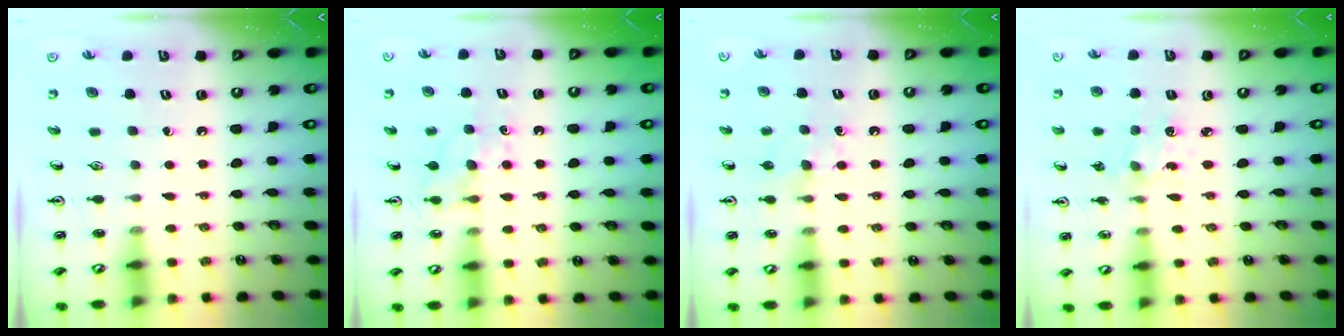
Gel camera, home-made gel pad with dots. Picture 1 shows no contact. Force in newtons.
{"total": 5.6, "press": 5.6, "slide": 0.8}
{"total": 6.1, "press": 6.0, "slide": 0.7}
{"total": 2.1, "press": 2.0, "slide": 0.7}